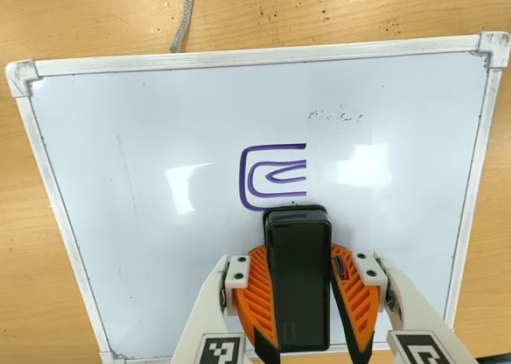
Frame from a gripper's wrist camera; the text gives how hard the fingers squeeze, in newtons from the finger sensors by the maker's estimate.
{"total": 11.7, "left": 11.0, "right": 12.5}